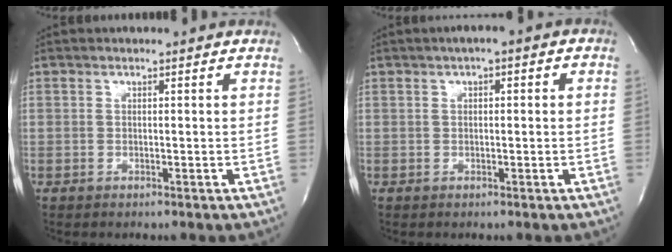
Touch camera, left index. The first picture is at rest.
{"total": 3.0, "force": [1.0, 1.1, 2.6], "torque": [-0.038, 0.017, 0.008]}